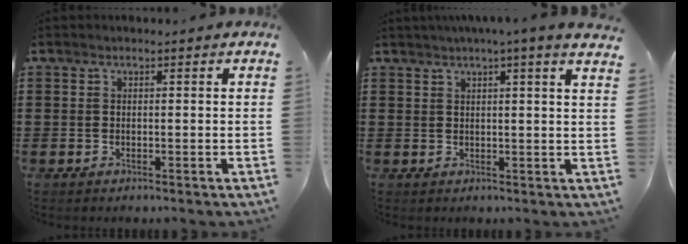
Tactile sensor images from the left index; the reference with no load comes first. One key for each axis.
{"total": 3.0, "fx": 2.3, "fy": -0.8, "fz": 1.7, "tx": -0.037, "ty": -0.006, "tz": 0.040}